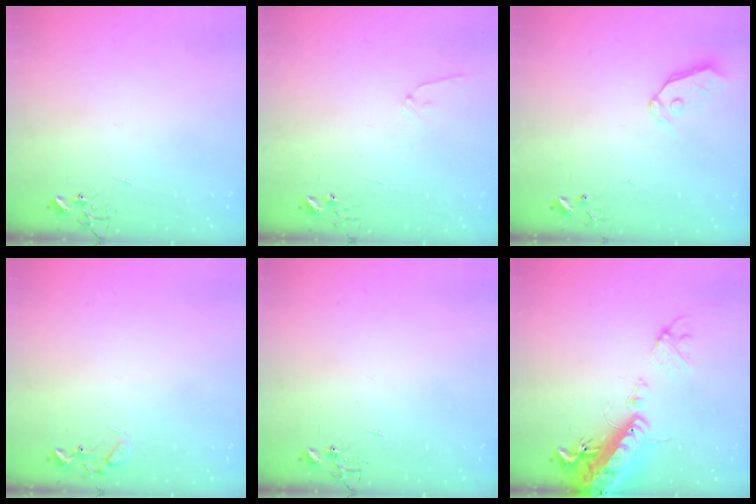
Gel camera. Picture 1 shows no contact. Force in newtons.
{"total": 6.5, "press": 6.5, "slide": 0.6}
{"total": 6.8, "press": 6.8, "slide": 0.7}
{"total": 6.2, "press": 6.2, "slide": 0.4}
{"total": 0.0}
{"total": 17.9, "press": 17.4, "slide": 3.9}